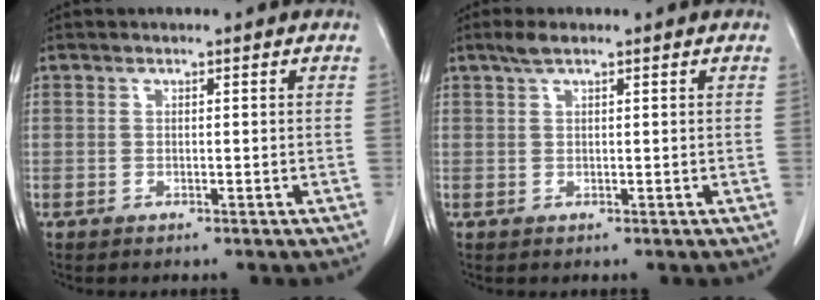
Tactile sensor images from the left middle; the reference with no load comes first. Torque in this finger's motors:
{"motor_torque": [0.43, -0.41, -0.02, 0.03]}